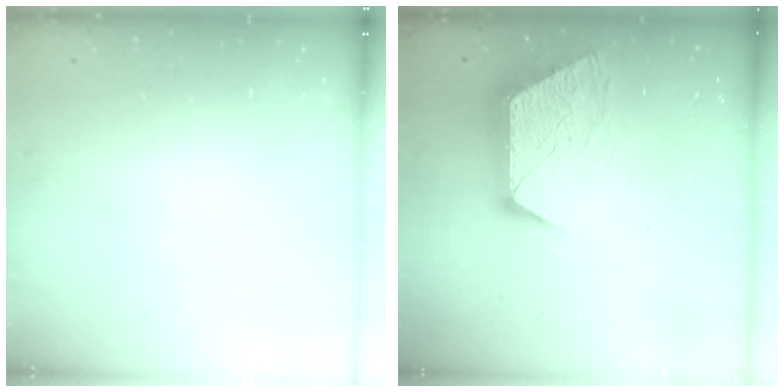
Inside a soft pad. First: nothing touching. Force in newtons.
{"total": 10.6, "press": 10.6, "slide": 0.8}